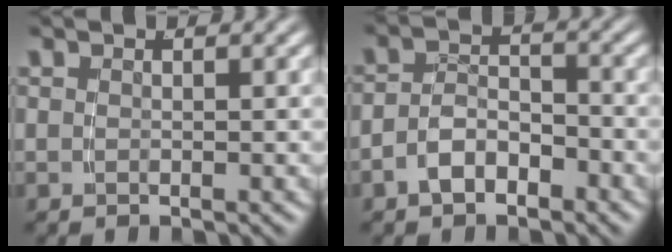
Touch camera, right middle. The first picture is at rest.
{"total": 3.9, "force": [-2.4, 2.5, 1.8], "torque": [-0.025, -0.003, -0.043]}